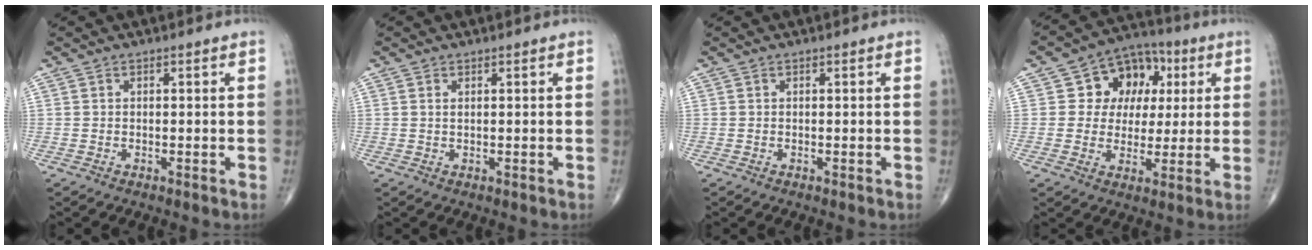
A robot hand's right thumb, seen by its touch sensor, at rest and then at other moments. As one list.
[{"total": 0.6, "force": [0.3, 0.2, 0.5], "torque": [-0.013, 0.002, 0.007]}, {"total": 0.0}, {"total": 11.6, "force": [3.1, 9.4, 6.0], "torque": [-0.033, 0.005, 0.042]}]